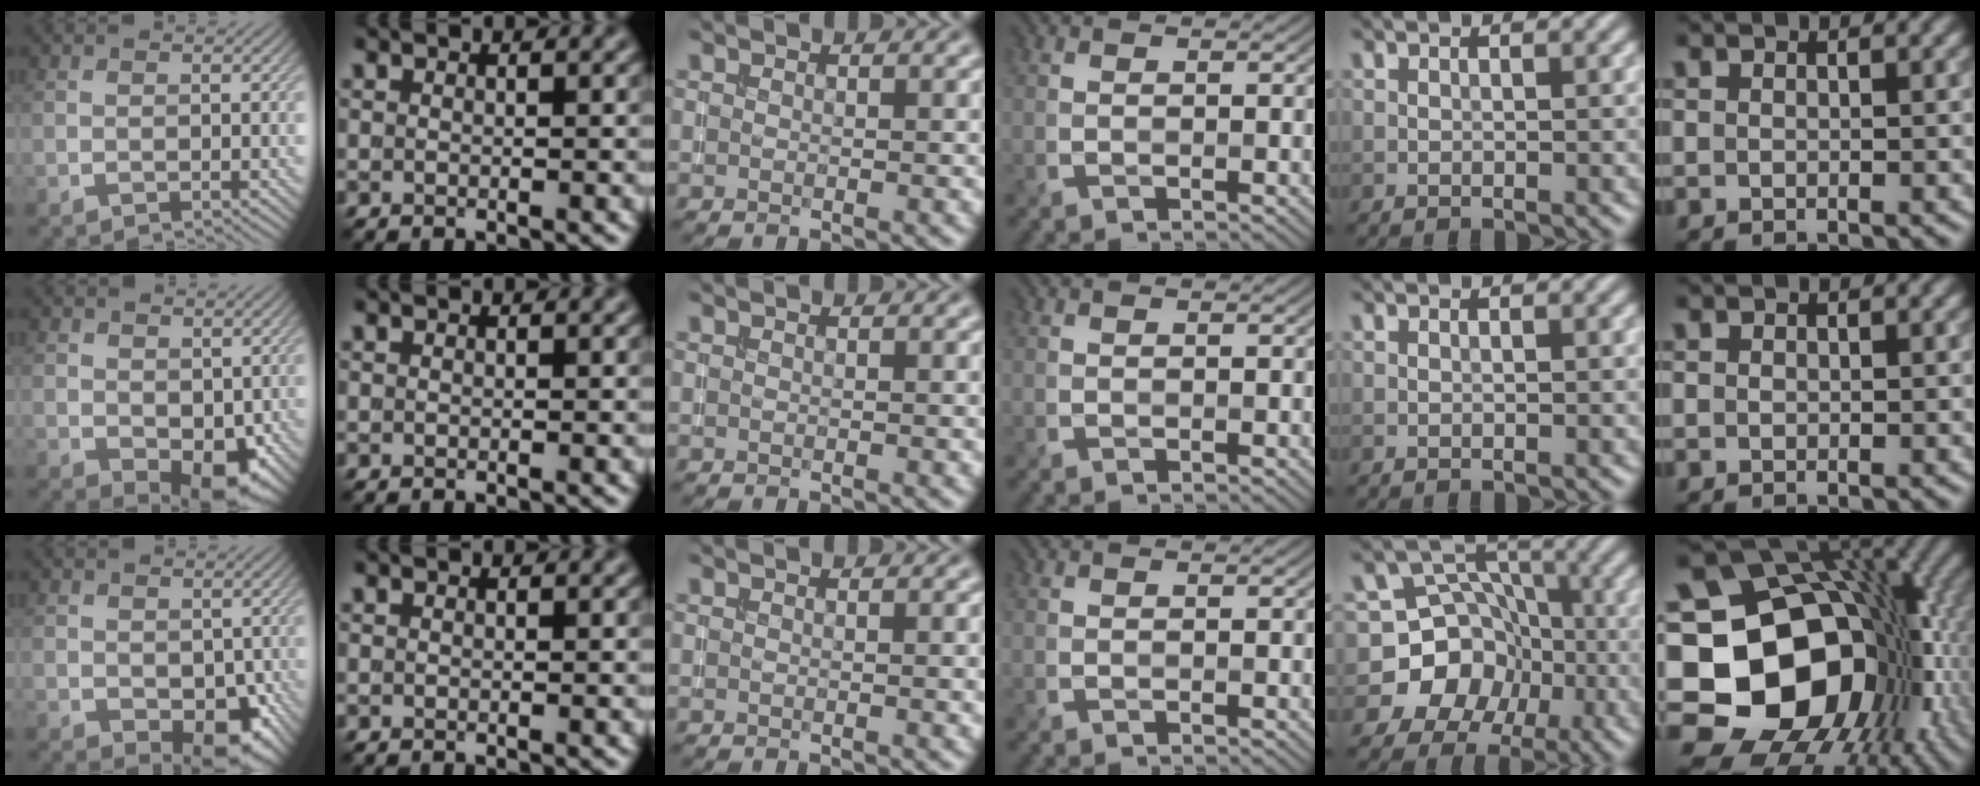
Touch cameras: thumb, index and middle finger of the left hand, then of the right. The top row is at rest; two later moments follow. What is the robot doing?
{"motion": "extract", "object": "drawer"}